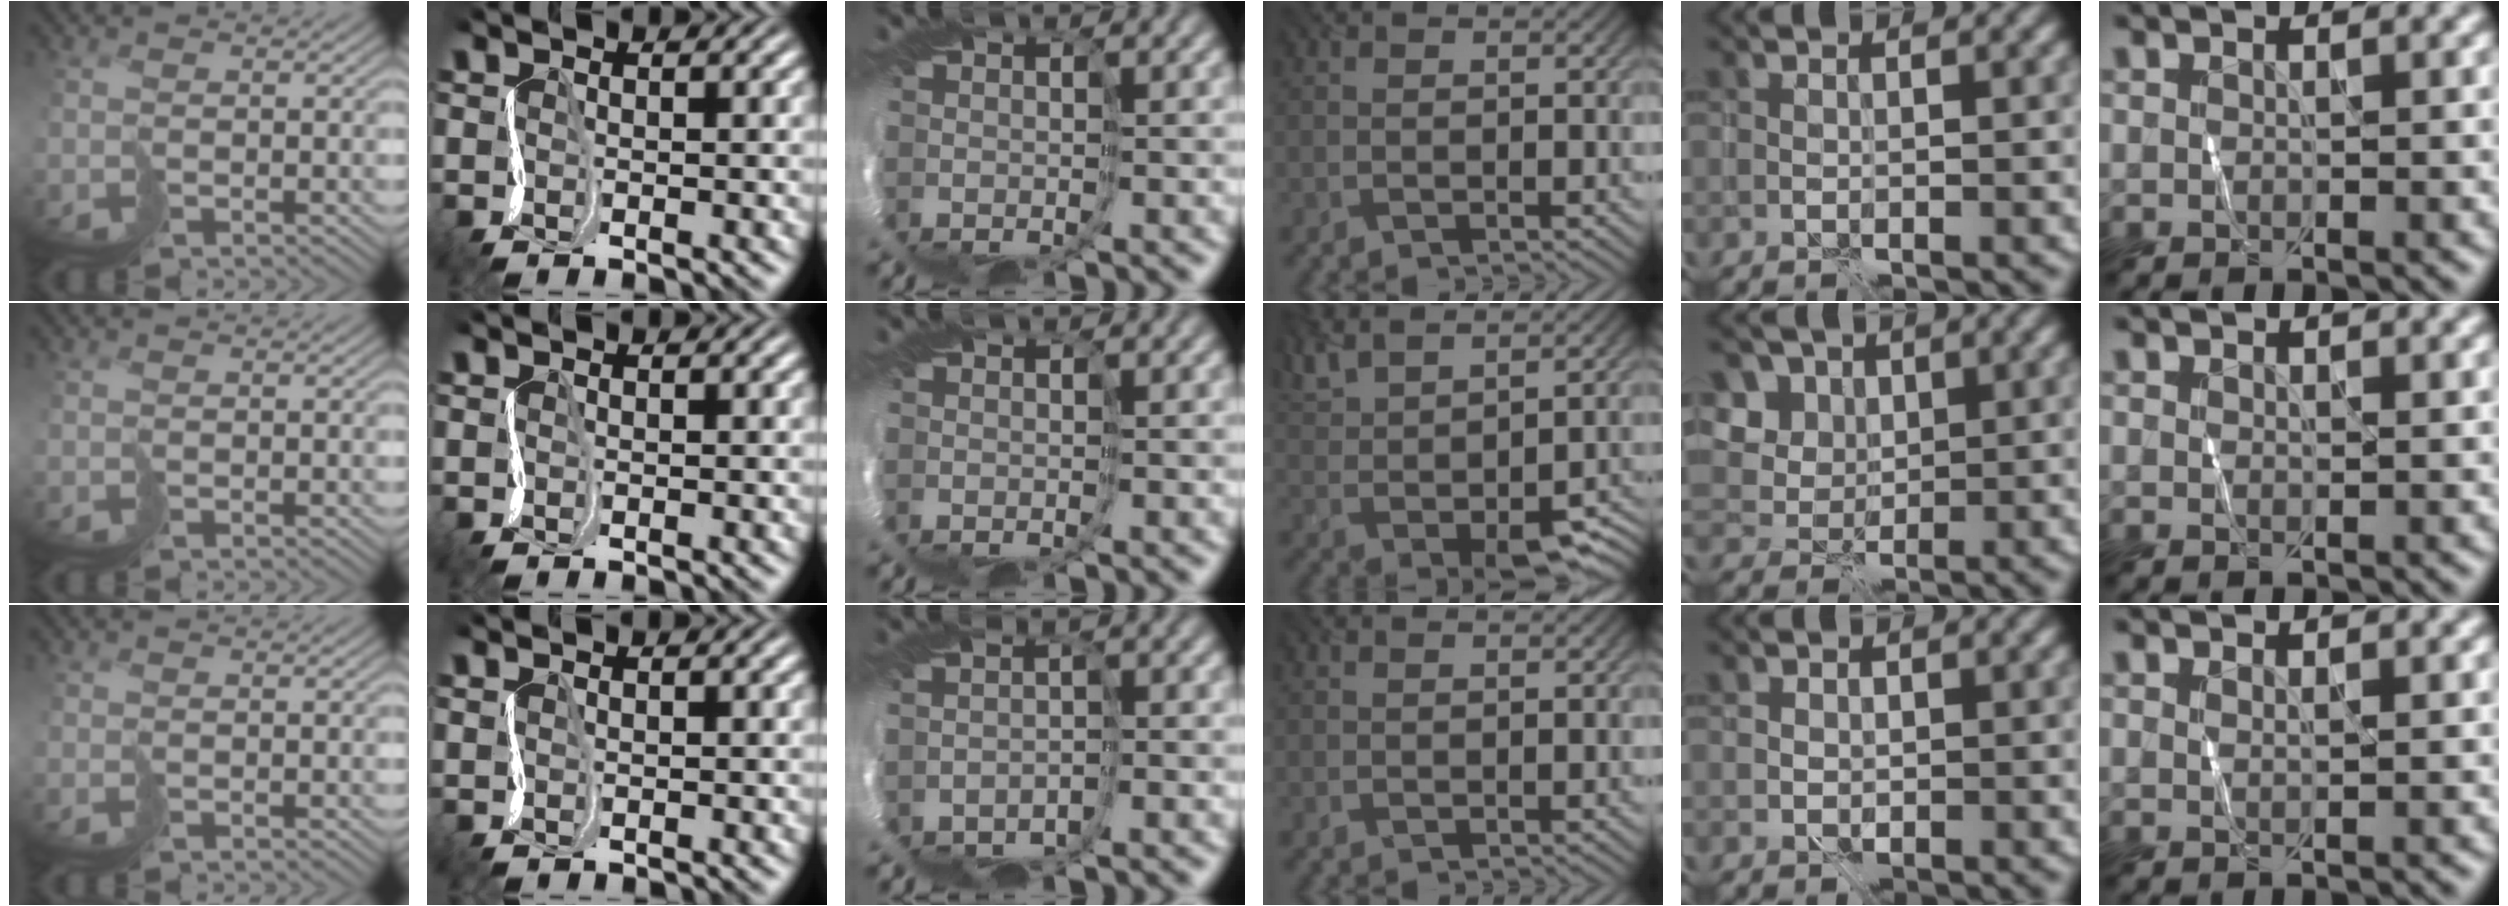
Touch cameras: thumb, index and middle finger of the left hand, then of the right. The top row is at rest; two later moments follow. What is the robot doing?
{"motion": "cut", "object": "paper bag"}